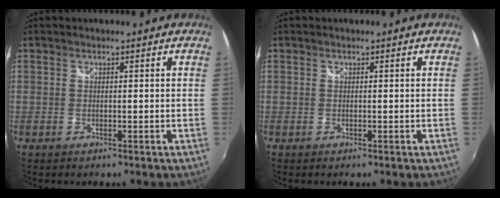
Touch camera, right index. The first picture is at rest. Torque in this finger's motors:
{"motor_torque": [-0.14, 0.20, 0.00, 0.00]}